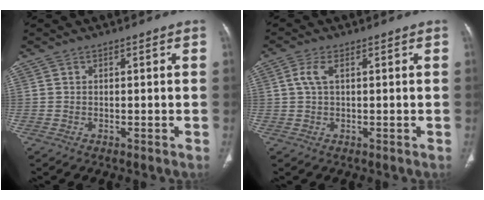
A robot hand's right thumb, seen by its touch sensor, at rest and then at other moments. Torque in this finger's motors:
{"motor_torque": [-0.70, 0.22, -0.25, 0.17, 0.06]}